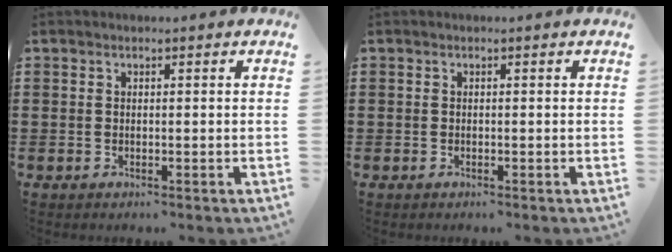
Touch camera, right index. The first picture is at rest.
{"total": 0.0}